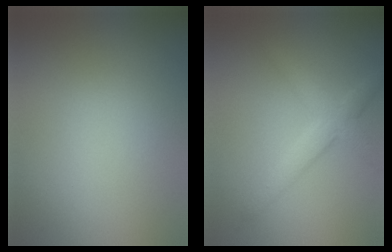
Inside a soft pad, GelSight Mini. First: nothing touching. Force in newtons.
{"total": 3.1, "press": 3.1, "slide": 0.1}